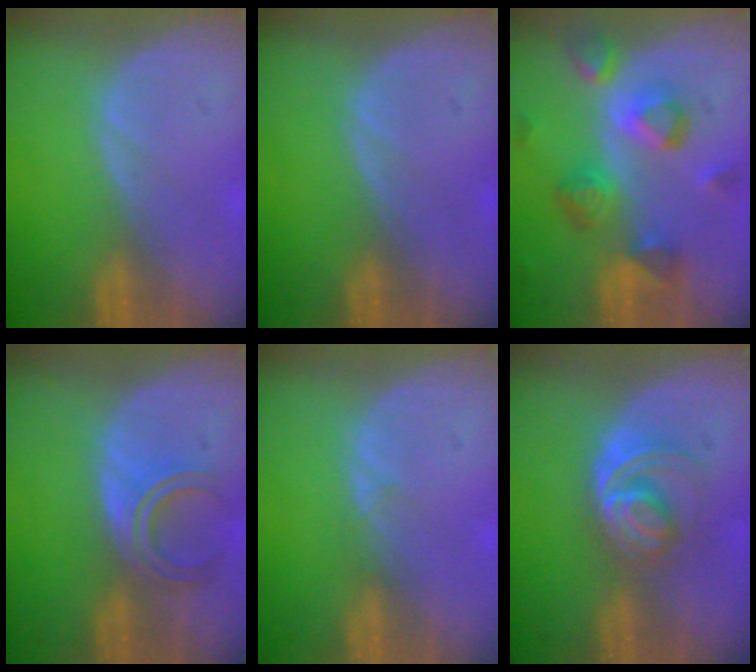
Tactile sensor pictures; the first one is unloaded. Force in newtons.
{"total": 0.0}
{"total": 9.1, "press": 8.1, "slide": 4.0}
{"total": 4.4, "press": 4.3, "slide": 1.1}
{"total": 0.6, "press": 0.6, "slide": 0.1}
{"total": 6.3, "press": 5.4, "slide": 3.1}